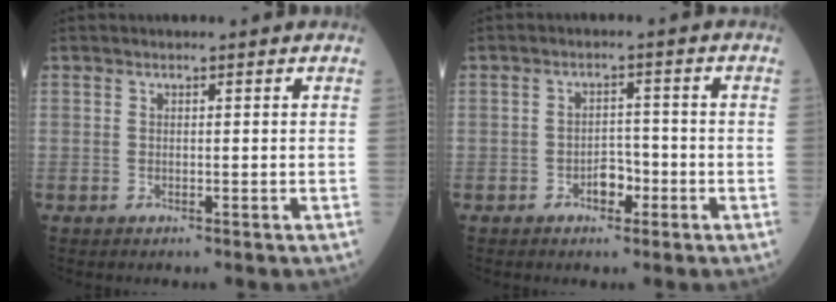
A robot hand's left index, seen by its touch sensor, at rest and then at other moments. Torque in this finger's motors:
{"motor_torque": [-0.19, 0.02, -0.02, 0.00]}